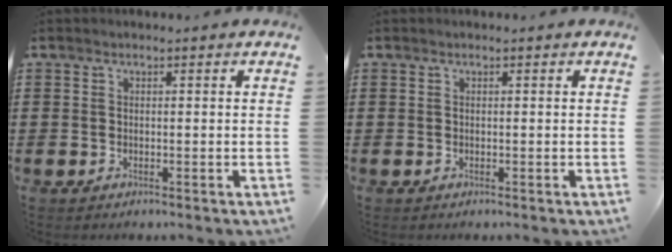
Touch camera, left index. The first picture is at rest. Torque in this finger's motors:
{"motor_torque": [-0.05, -0.02, 0.00, 0.00]}